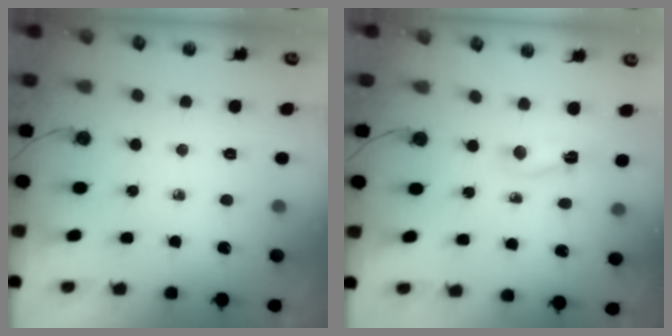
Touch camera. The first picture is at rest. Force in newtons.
{"total": 2.8, "press": 2.7, "slide": 0.6}